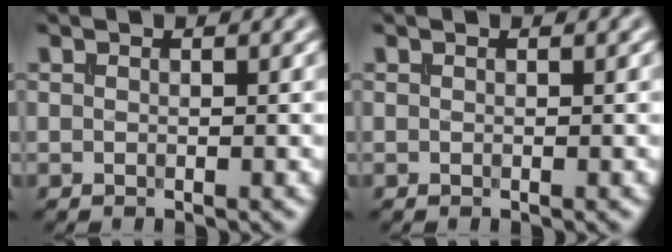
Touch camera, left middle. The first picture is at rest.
{"total": 0.0}